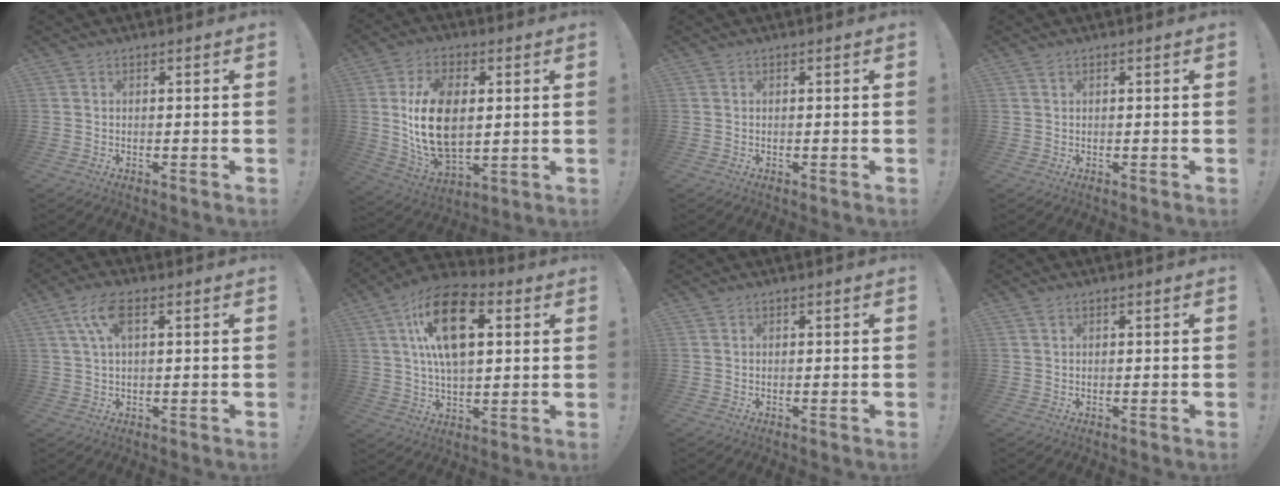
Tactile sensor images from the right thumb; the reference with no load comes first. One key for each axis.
{"total": 17.7, "fx": 2.2, "fy": 10.9, "fz": 13.8, "tx": -0.252, "ty": -0.006, "tz": 0.038}
{"total": 0.0}
{"total": 0.6, "fx": 0.4, "fy": 0.2, "fz": 0.4, "tx": -0.005, "ty": -0.001, "tz": 0.007}
{"total": 7.7, "fx": 2.9, "fy": 3.0, "fz": 6.5, "tx": -0.118, "ty": 0.004, "tz": 0.054}
{"total": 19.0, "fx": 5.8, "fy": 10.6, "fz": 14.7, "tx": -0.247, "ty": 0.000, "tz": 0.096}
{"total": 0.0}
{"total": 0.6, "fx": 0.4, "fy": 0.3, "fz": 0.4, "tx": -0.006, "ty": -0.001, "tz": 0.007}